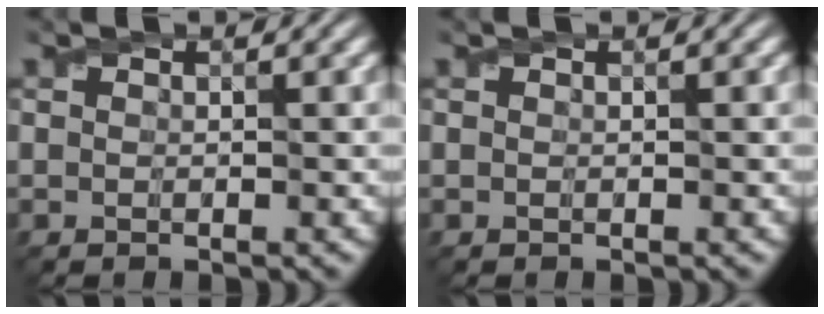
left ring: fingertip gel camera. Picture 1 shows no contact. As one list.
[{"total": 0.0}]